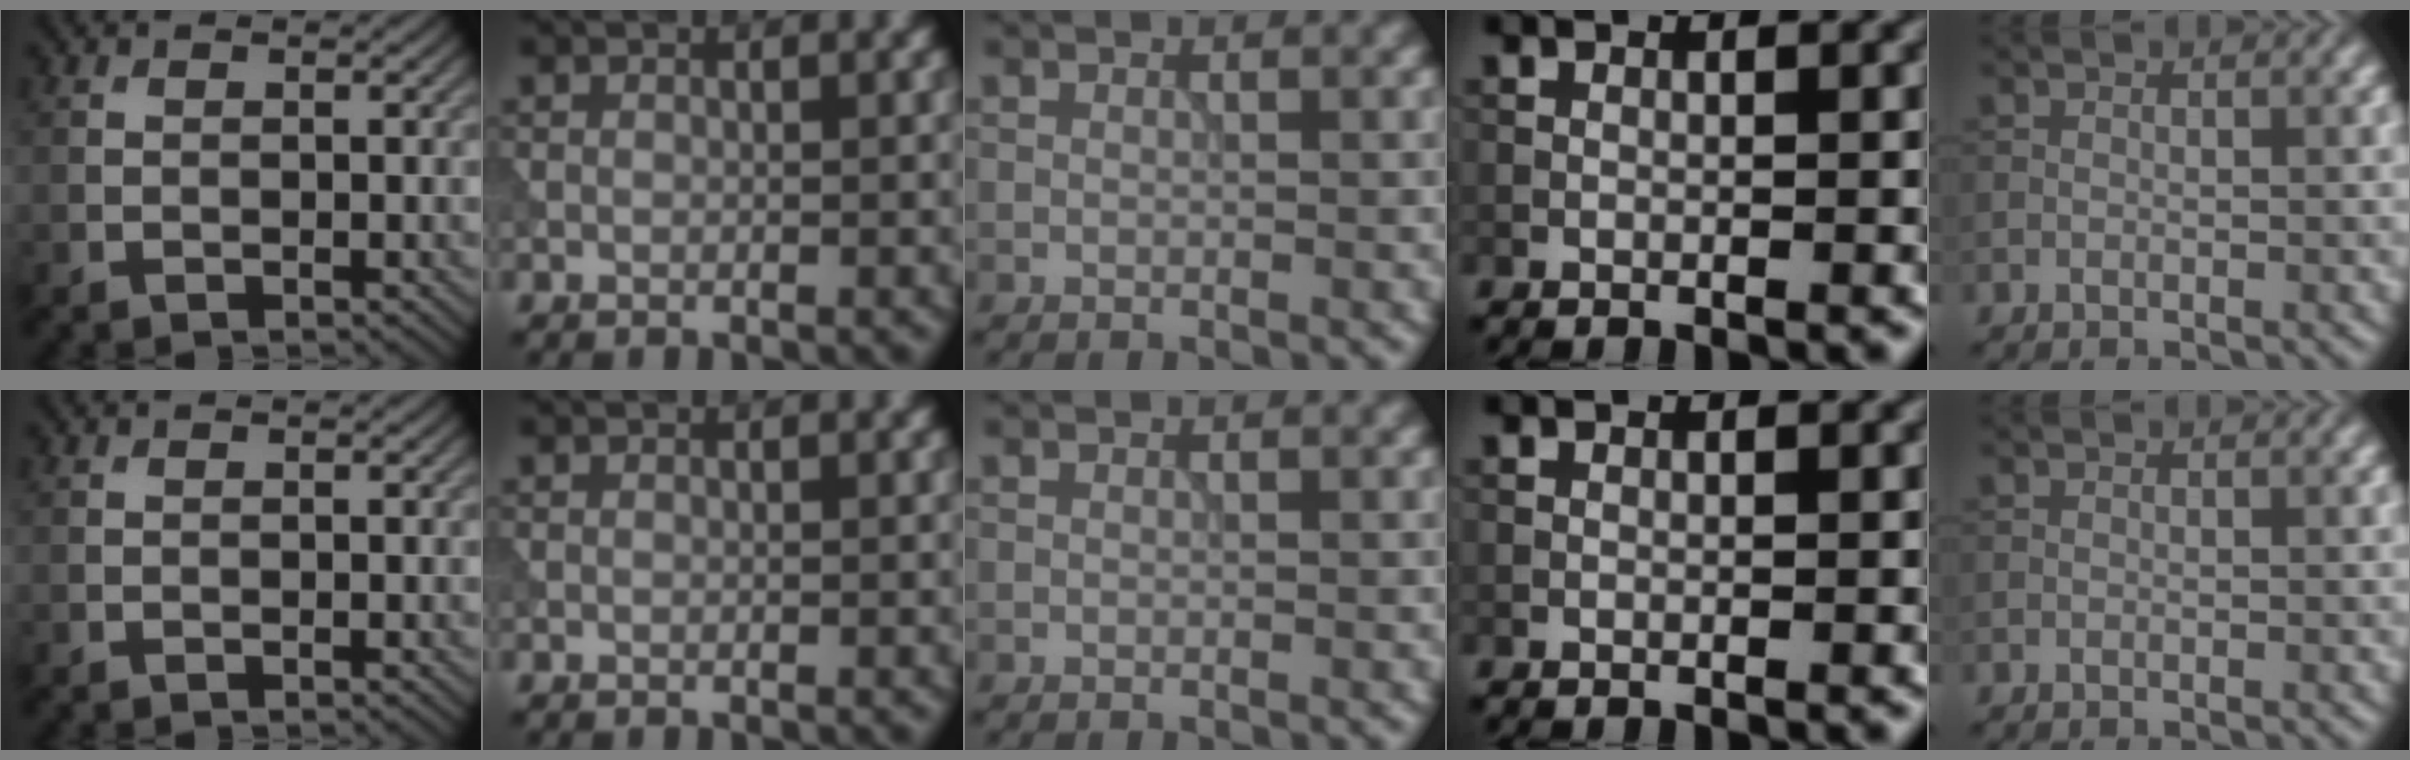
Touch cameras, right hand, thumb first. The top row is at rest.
{}